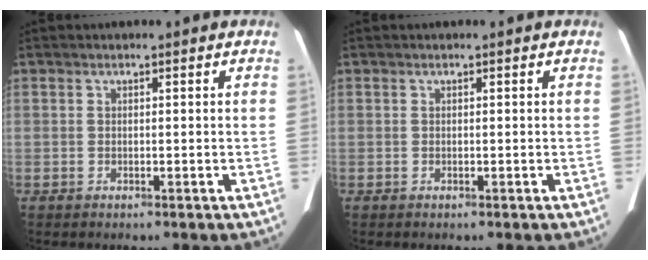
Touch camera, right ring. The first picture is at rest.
{"total": 0.0}